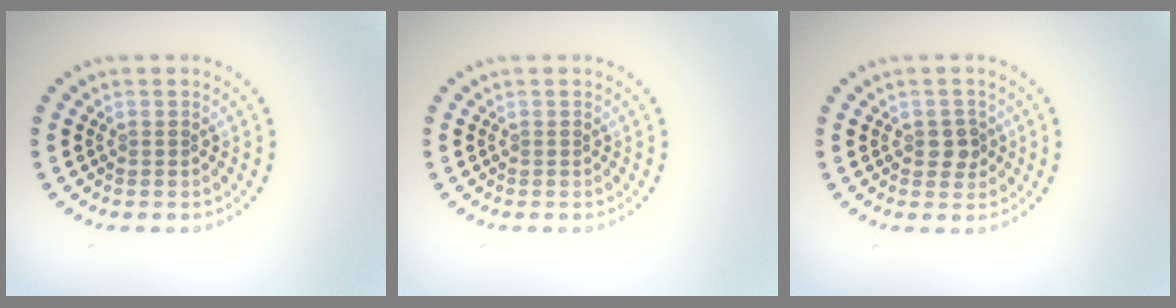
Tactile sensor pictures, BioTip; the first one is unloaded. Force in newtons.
{"total": 0.0}
{"total": 1.8, "press": 1.7, "slide": 0.4}